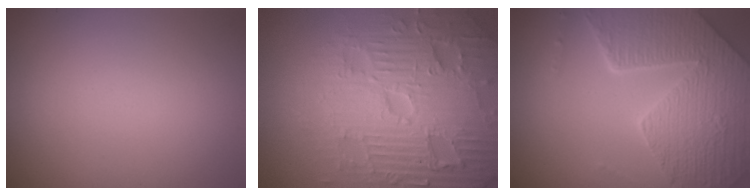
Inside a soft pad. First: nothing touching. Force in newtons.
{"total": 7.6, "press": 7.4, "slide": 1.8}
{"total": 7.3, "press": 5.5, "slide": 4.7}